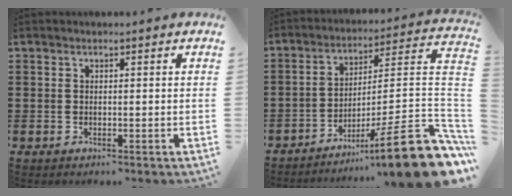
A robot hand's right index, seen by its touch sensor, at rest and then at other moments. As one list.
[{"total": 14.3, "force": [-8.0, 0.8, 11.8], "torque": [-0.165, 0.007, -0.138]}]